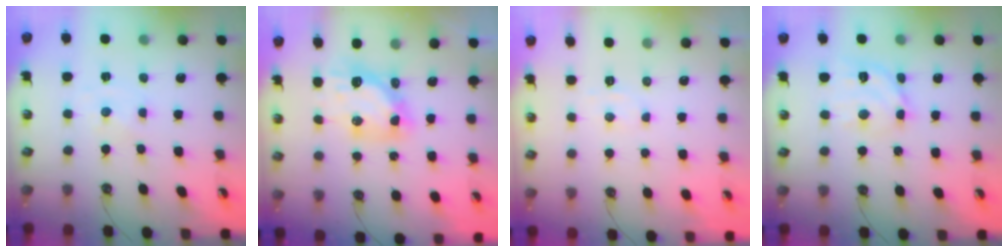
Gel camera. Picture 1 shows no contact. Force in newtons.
{"total": 10.7, "press": 10.6, "slide": 1.3}
{"total": 3.5, "press": 3.4, "slide": 0.9}
{"total": 12.6, "press": 12.6, "slide": 1.1}